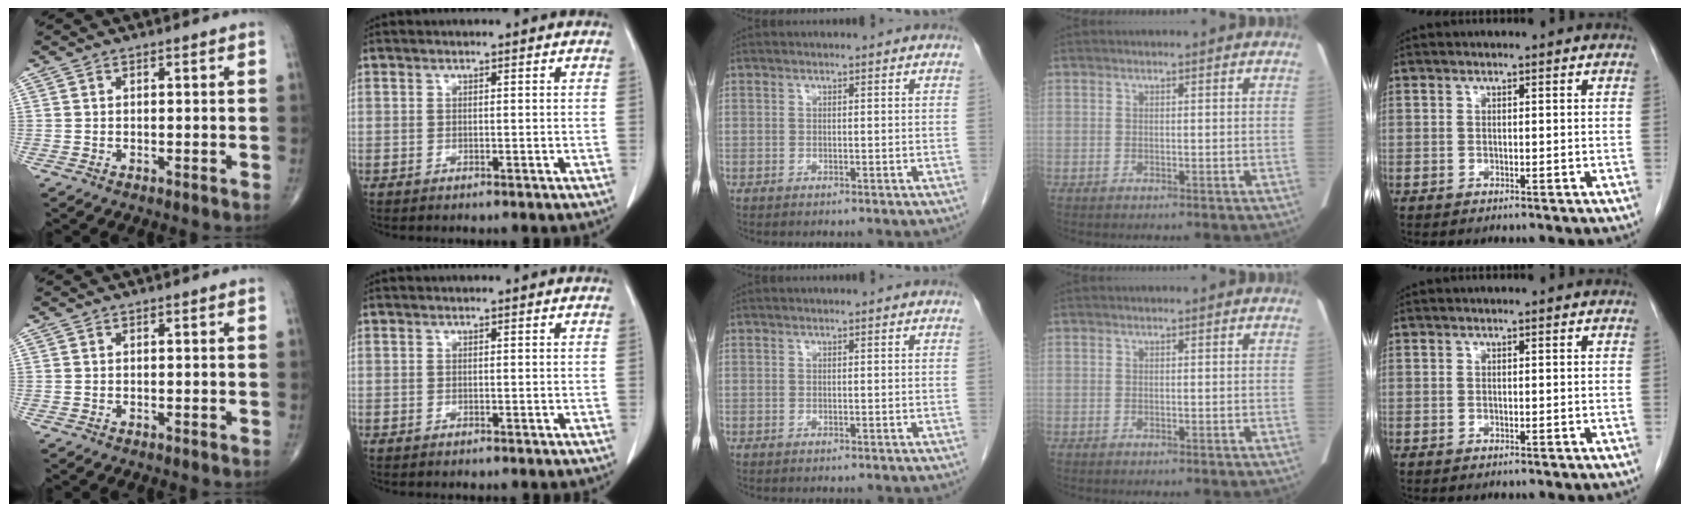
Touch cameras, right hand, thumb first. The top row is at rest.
{}